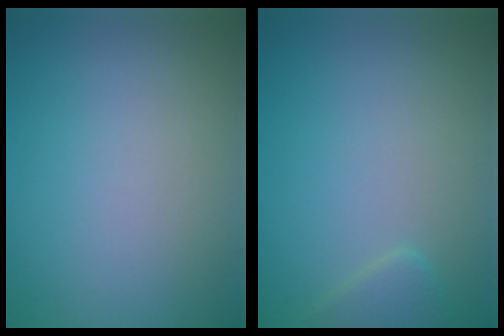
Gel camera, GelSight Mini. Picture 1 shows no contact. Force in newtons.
{"total": 1.4, "press": 1.4, "slide": 0.1}